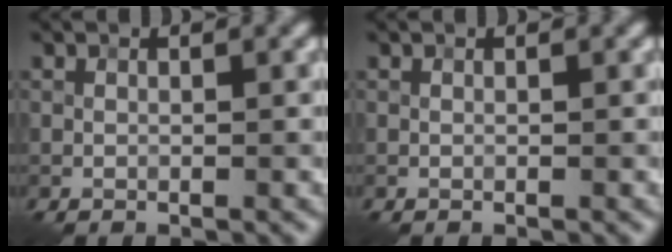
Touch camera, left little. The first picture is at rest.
{"total": 0.0}